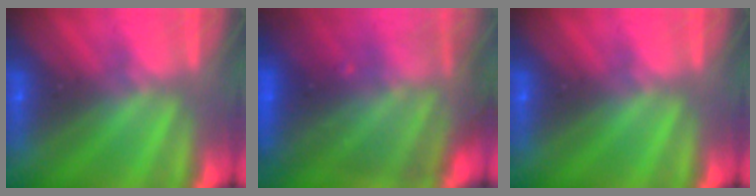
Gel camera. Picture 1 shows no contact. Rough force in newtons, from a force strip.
{"total": 8.4}
{"total": 0.0}